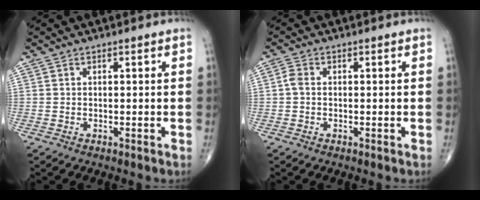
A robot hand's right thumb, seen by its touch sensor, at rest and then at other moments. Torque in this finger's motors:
{"motor_torque": [-0.25, 0.10, 0.19, 0.06, 0.01]}